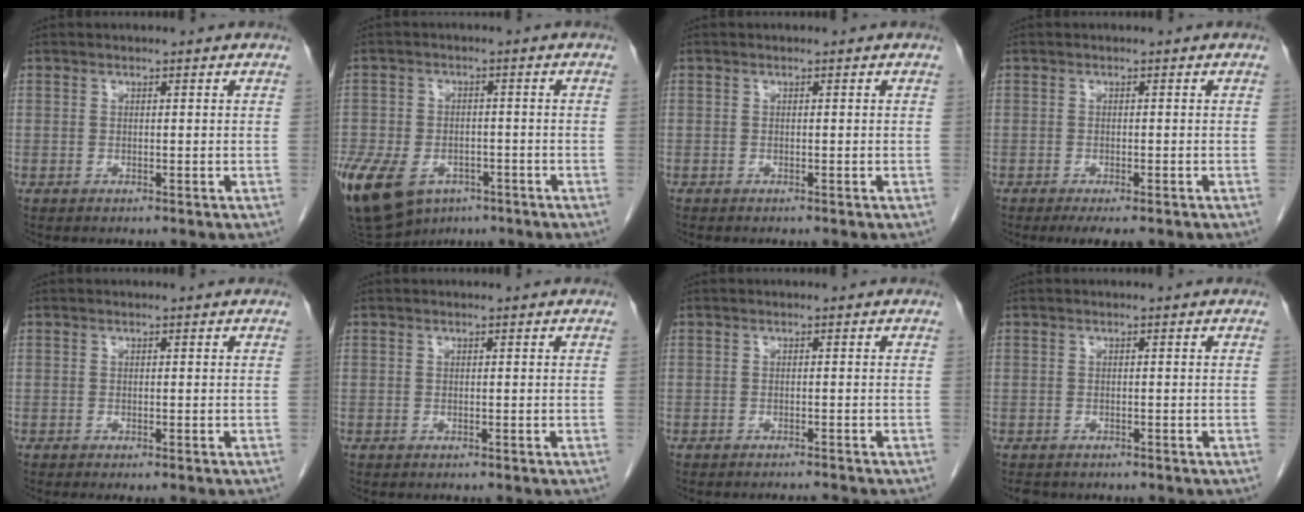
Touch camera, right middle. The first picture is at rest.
{"total": 22.1, "force": [-11.5, 14.8, 11.9], "torque": [-0.344, -0.028, -0.177]}
{"total": 0.7, "force": [-0.6, 0.1, 0.3], "torque": [-0.002, -0.001, -0.010]}
{"total": 4.3, "force": [-3.1, 1.2, 2.7], "torque": [-0.038, -0.011, -0.043]}
{"total": 0.9, "force": [-0.6, 0.0, 0.6], "torque": [-0.013, -0.007, -0.008]}
{"total": 0.0}
{"total": 2.2, "force": [-2.1, -0.7, 0.2], "torque": [-0.001, -0.007, -0.029]}
{"total": 2.2, "force": [-1.9, 1.2, 0.5], "torque": [-0.013, -0.002, -0.027]}